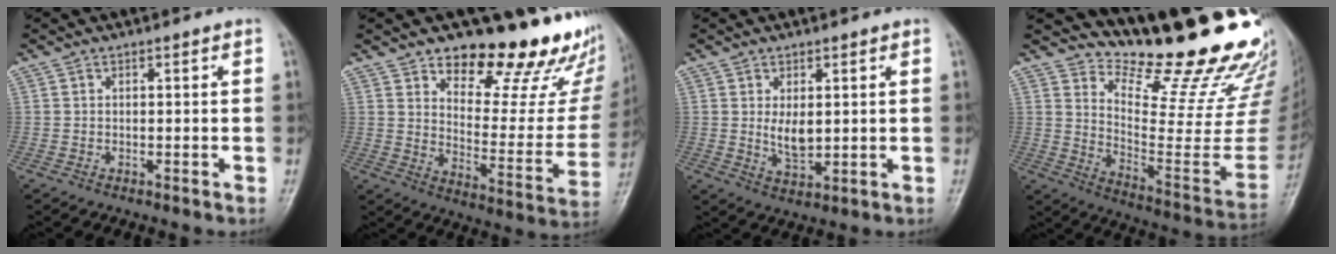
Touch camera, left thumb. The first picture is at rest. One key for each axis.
{"total": 23.1, "fx": 17.1, "fy": 9.5, "fz": 12.2, "tx": -0.109, "ty": -0.118, "tz": 0.229}
{"total": 4.6, "fx": 0.9, "fy": 2.5, "fz": 3.7, "tx": -0.054, "ty": -0.015, "tz": 0.023}
{"total": 25.1, "fx": 20.5, "fy": 6.1, "fz": 13.1, "tx": -0.152, "ty": -0.173, "tz": 0.288}